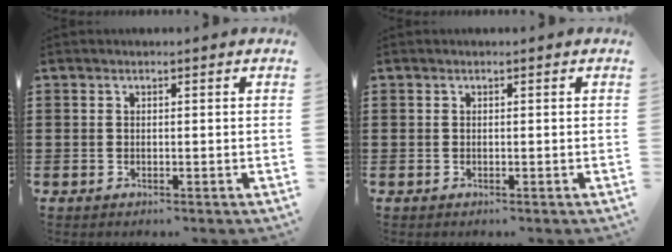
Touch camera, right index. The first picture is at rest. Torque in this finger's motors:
{"motor_torque": [-0.09, -0.21, 0.01, -0.01]}